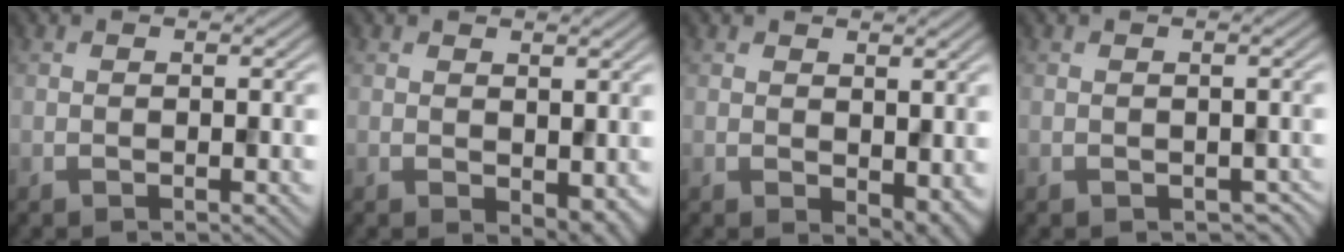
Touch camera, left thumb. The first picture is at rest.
{"total": 2.7, "force": [0.3, 1.7, 2.1], "torque": [-0.033, -0.009, 0.011]}
{"total": 3.7, "force": [0.3, 2.4, 2.8], "torque": [-0.045, -0.014, 0.011]}
{"total": 1.3, "force": [-0.5, 1.1, 0.6], "torque": [-0.018, -0.015, -0.003]}